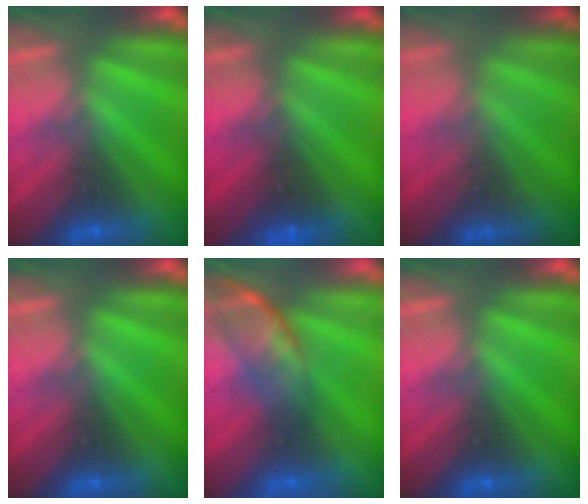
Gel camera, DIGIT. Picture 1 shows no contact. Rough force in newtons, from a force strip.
{"total": 2.4}
{"total": 1.4}
{"total": 0.0}
{"total": 2.6}
{"total": 0.0}